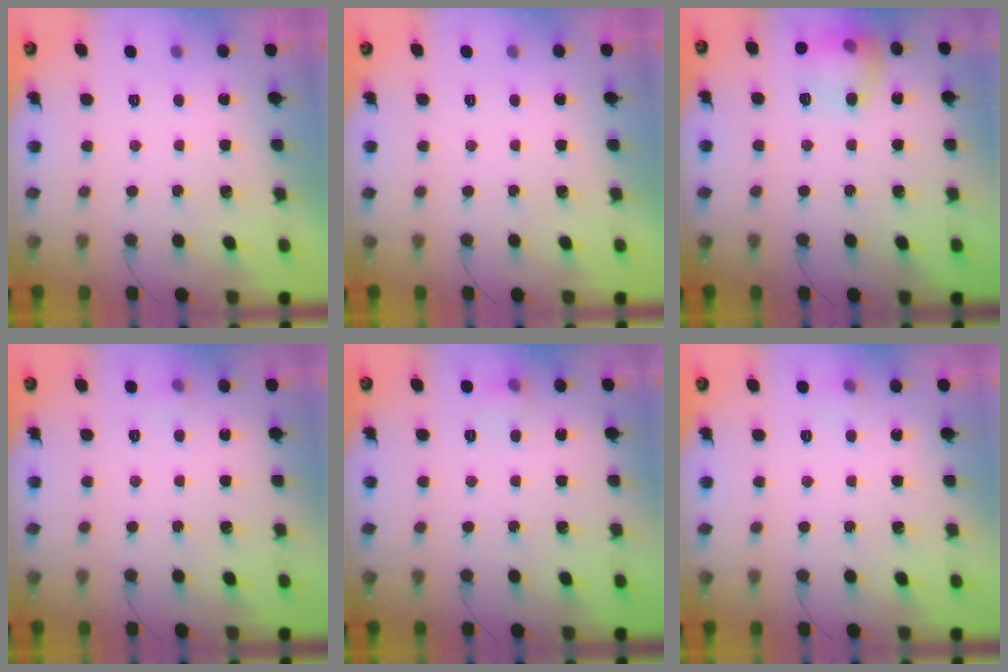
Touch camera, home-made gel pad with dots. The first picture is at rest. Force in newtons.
{"total": 0.0}
{"total": 12.8, "press": 12.7, "slide": 1.1}
{"total": 3.8, "press": 3.6, "slide": 1.3}
{"total": 5.5, "press": 5.4, "slide": 1.2}
{"total": 8.0, "press": 4.0, "slide": 7.0}